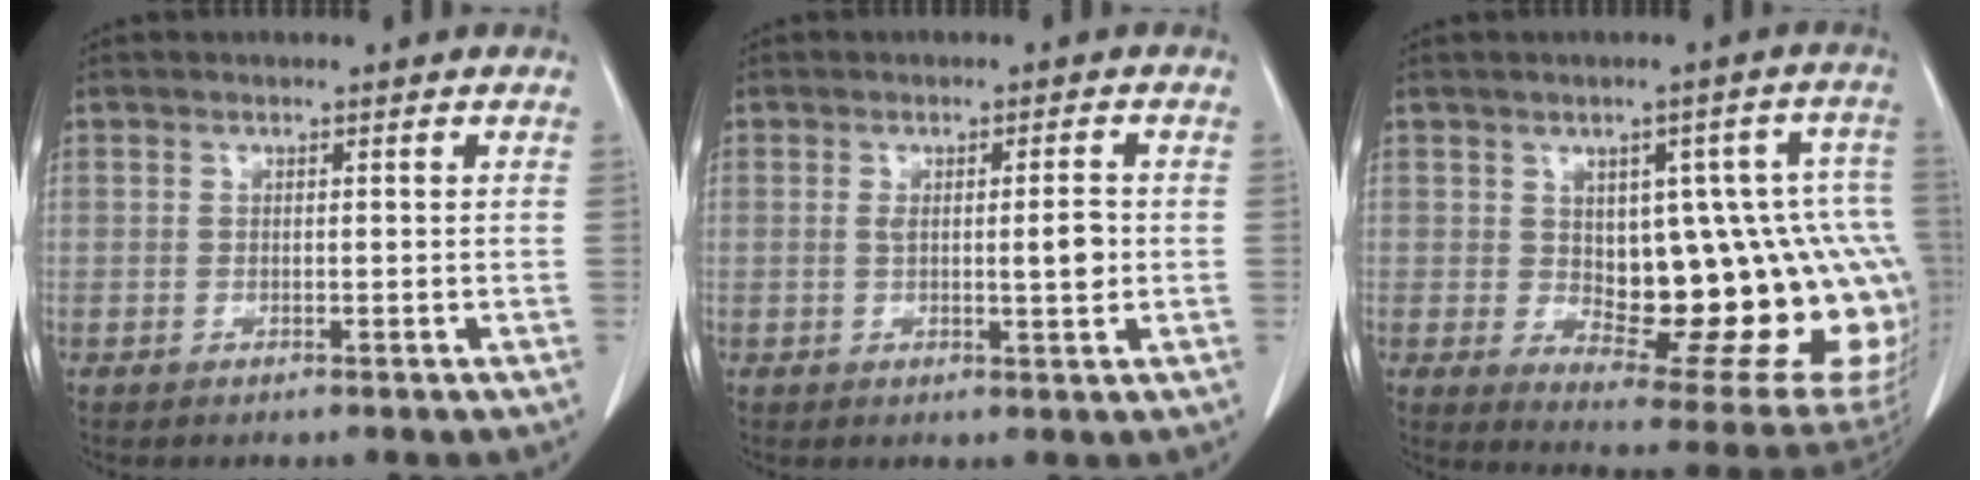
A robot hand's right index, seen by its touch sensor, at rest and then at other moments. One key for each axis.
{"total": 3.9, "fx": 0.1, "fy": 0.7, "fz": 3.9, "tx": -0.059, "ty": -0.003, "tz": 0.003}
{"total": 23.2, "fx": -1.4, "fy": 8.5, "fz": 21.5, "tx": -0.184, "ty": 0.024, "tz": 0.013}